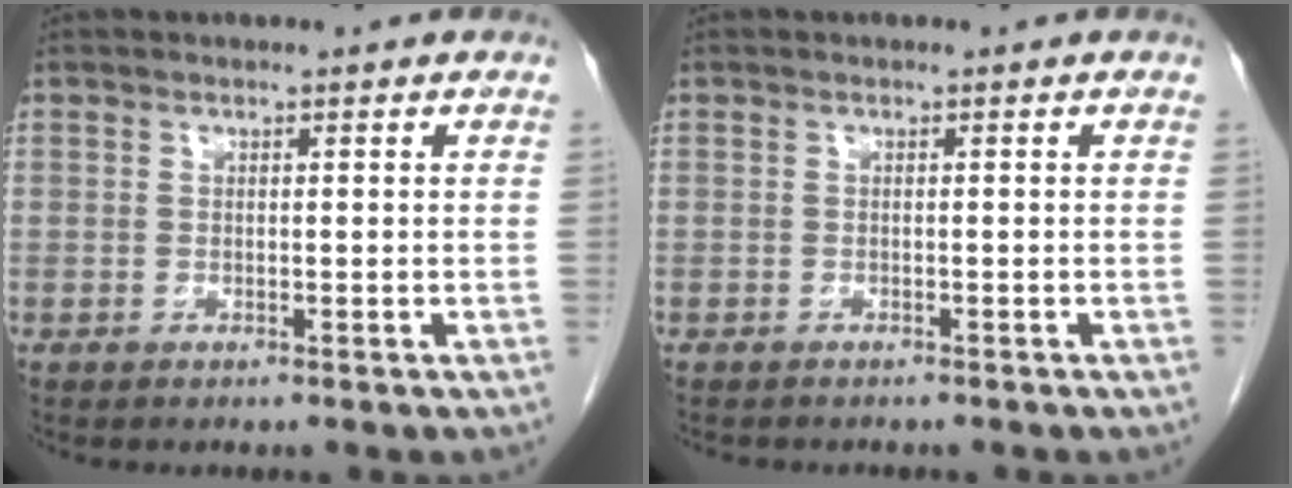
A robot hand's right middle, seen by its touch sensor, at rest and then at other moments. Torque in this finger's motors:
{"motor_torque": [0.03, -0.01, -0.01, 0.00]}